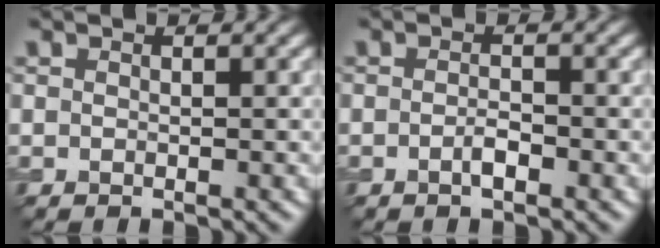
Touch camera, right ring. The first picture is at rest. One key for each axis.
{"total": 1.3, "fx": -0.6, "fy": 0.3, "fz": 1.1, "tx": -0.022, "ty": 0.001, "tz": -0.012}